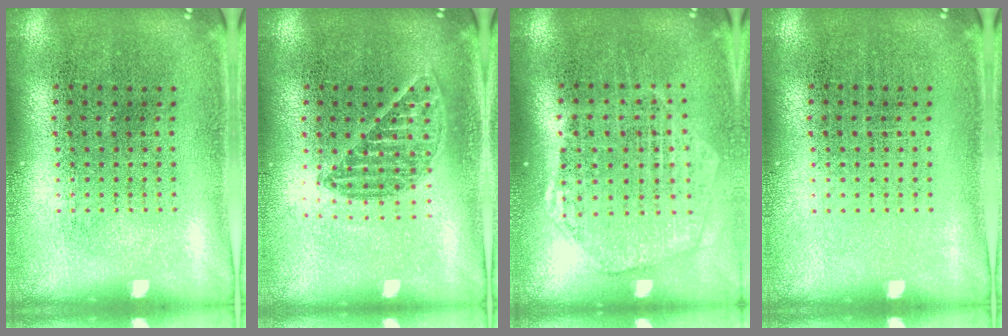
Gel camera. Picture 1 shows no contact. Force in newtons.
{"total": 1.2, "press": 1.1, "slide": 0.5}
{"total": 1.9, "press": 1.7, "slide": 0.8}
{"total": 0.0}